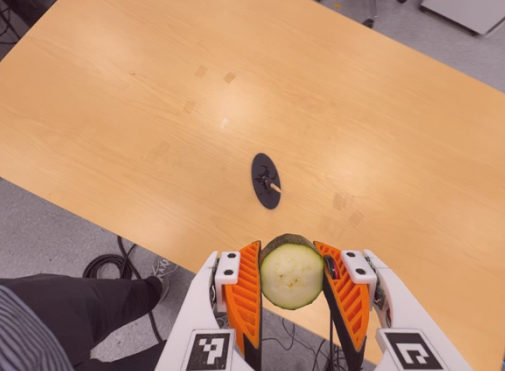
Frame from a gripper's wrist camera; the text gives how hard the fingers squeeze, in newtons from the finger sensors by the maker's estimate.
{"total": 9.6, "left": 8.6, "right": 10.6}